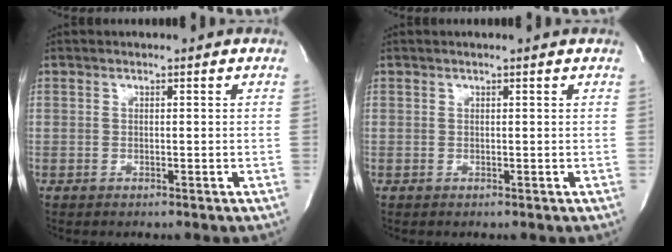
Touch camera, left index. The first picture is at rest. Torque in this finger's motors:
{"motor_torque": [0.22, -0.20, -0.03, -0.01]}